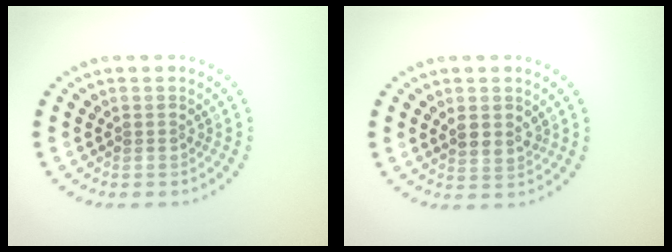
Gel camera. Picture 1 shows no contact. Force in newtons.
{"total": 2.0, "press": 1.8, "slide": 0.8}